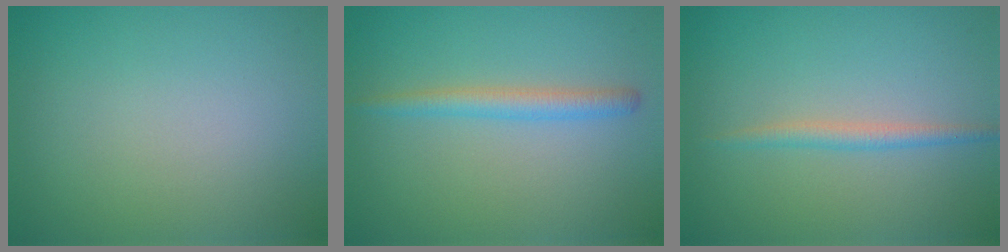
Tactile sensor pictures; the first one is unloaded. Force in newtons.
{"total": 2.2, "press": 2.2, "slide": 0.2}
{"total": 1.7, "press": 1.7, "slide": 0.0}